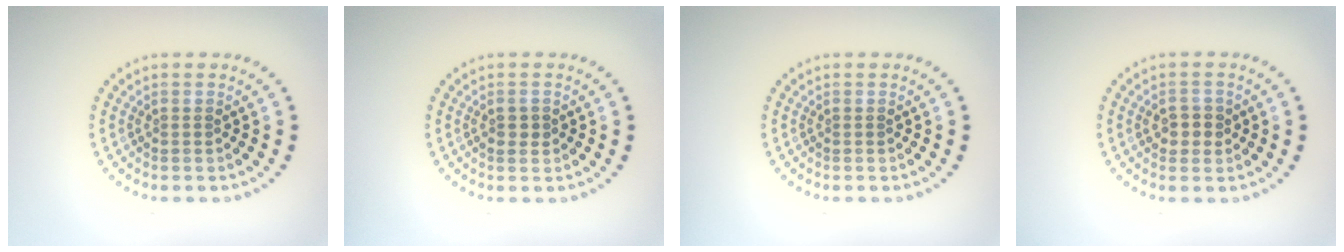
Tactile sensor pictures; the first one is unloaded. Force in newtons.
{"total": 1.2, "press": 1.2, "slide": 0.1}
{"total": 0.0}
{"total": 1.9, "press": 1.9, "slide": 0.2}